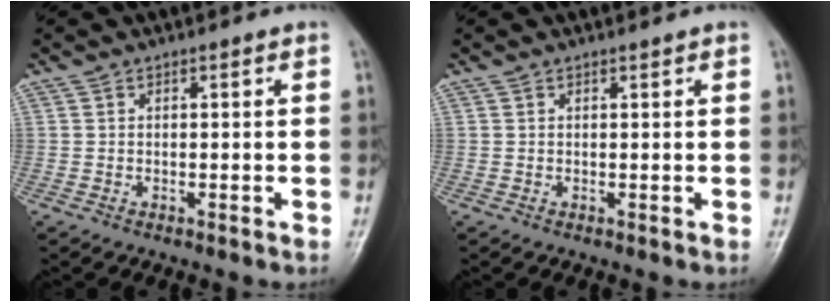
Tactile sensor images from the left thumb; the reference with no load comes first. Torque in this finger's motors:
{"motor_torque": [-0.12, -0.09, -0.16, -0.09, 0.01]}